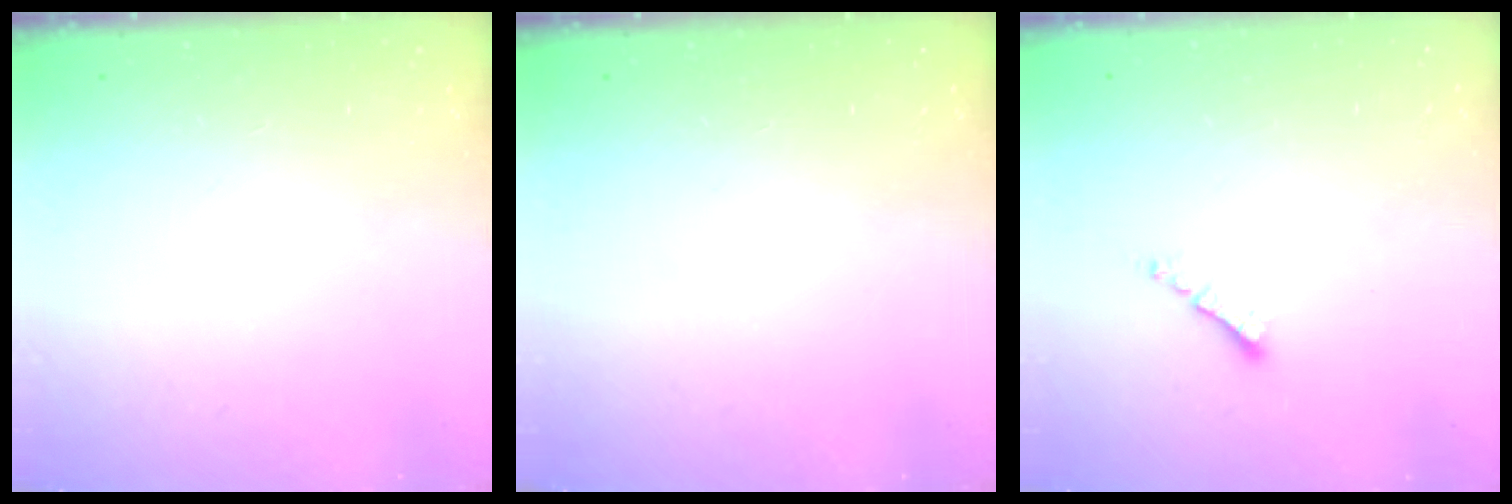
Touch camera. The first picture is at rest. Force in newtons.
{"total": 0.0}
{"total": 1.8, "press": 1.8, "slide": 0.2}